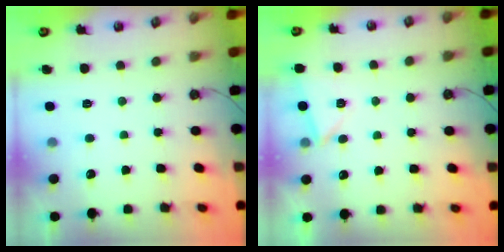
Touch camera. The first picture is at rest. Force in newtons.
{"total": 3.5, "press": 3.1, "slide": 1.5}